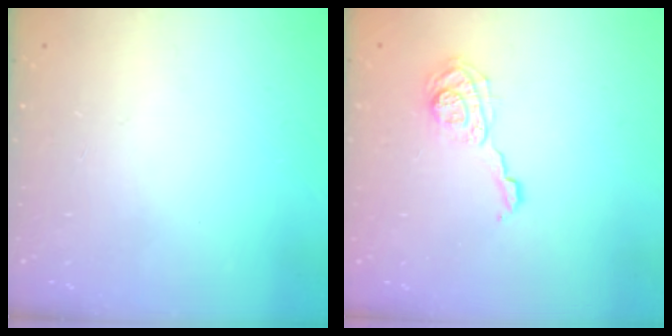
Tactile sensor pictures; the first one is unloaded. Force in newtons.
{"total": 9.2, "press": 9.2, "slide": 0.4}